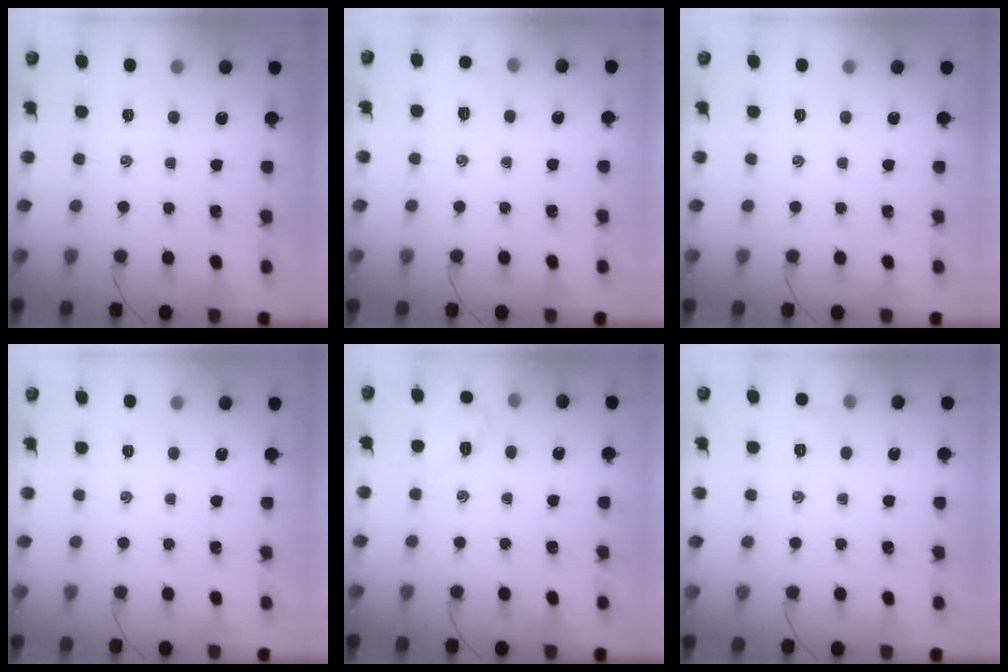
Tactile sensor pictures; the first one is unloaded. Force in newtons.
{"total": 4.5, "press": 4.4, "slide": 1.0}
{"total": 0.0}
{"total": 0.0}
{"total": 6.9, "press": 6.7, "slide": 1.6}
{"total": 2.8, "press": 2.7, "slide": 0.8}